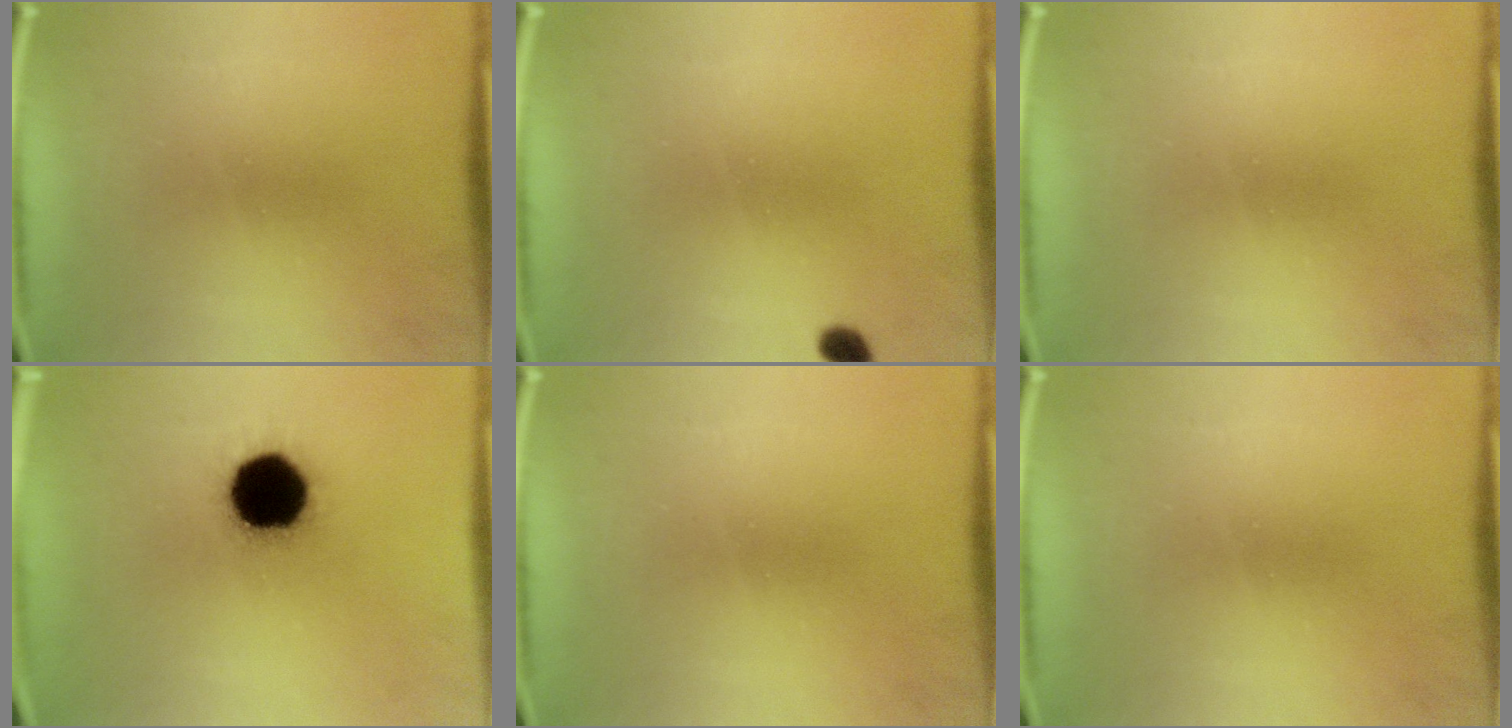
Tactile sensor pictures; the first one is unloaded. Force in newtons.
{"total": 1.7}
{"total": 0.0}
{"total": 19.8}
{"total": 0.0}
{"total": 0.0}